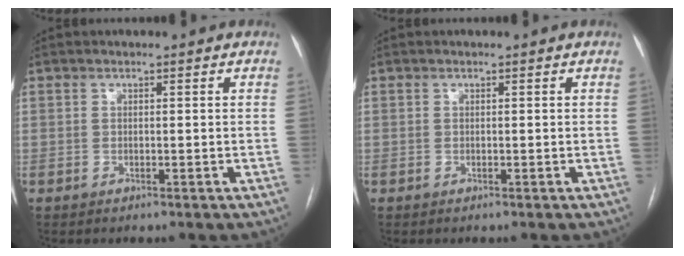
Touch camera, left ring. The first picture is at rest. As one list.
[{"total": 0.0}]